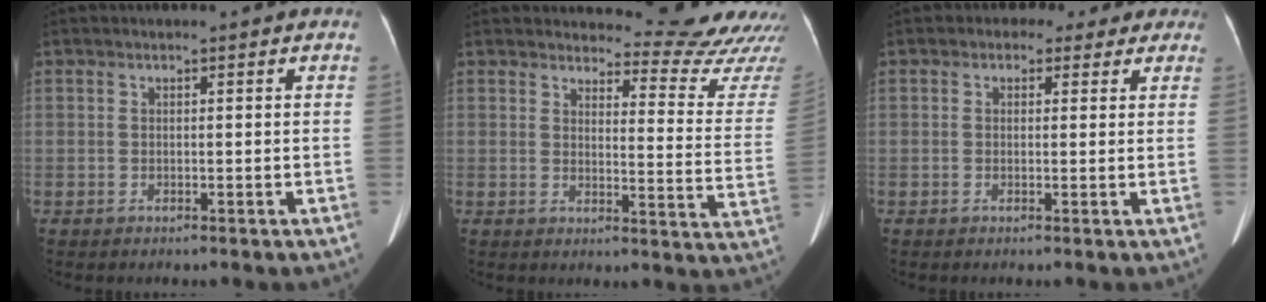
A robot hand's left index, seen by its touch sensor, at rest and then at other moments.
{"total": 14.6, "force": [14.5, 0.5, 1.6], "torque": [0.004, -0.123, 0.143]}
{"total": 4.5, "force": [2.9, 3.2, 1.3], "torque": [-0.002, 0.017, 0.026]}